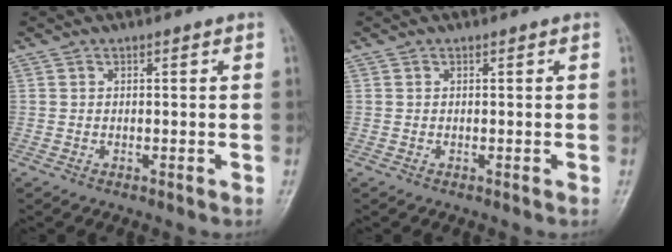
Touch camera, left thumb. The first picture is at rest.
{"total": 0.0}